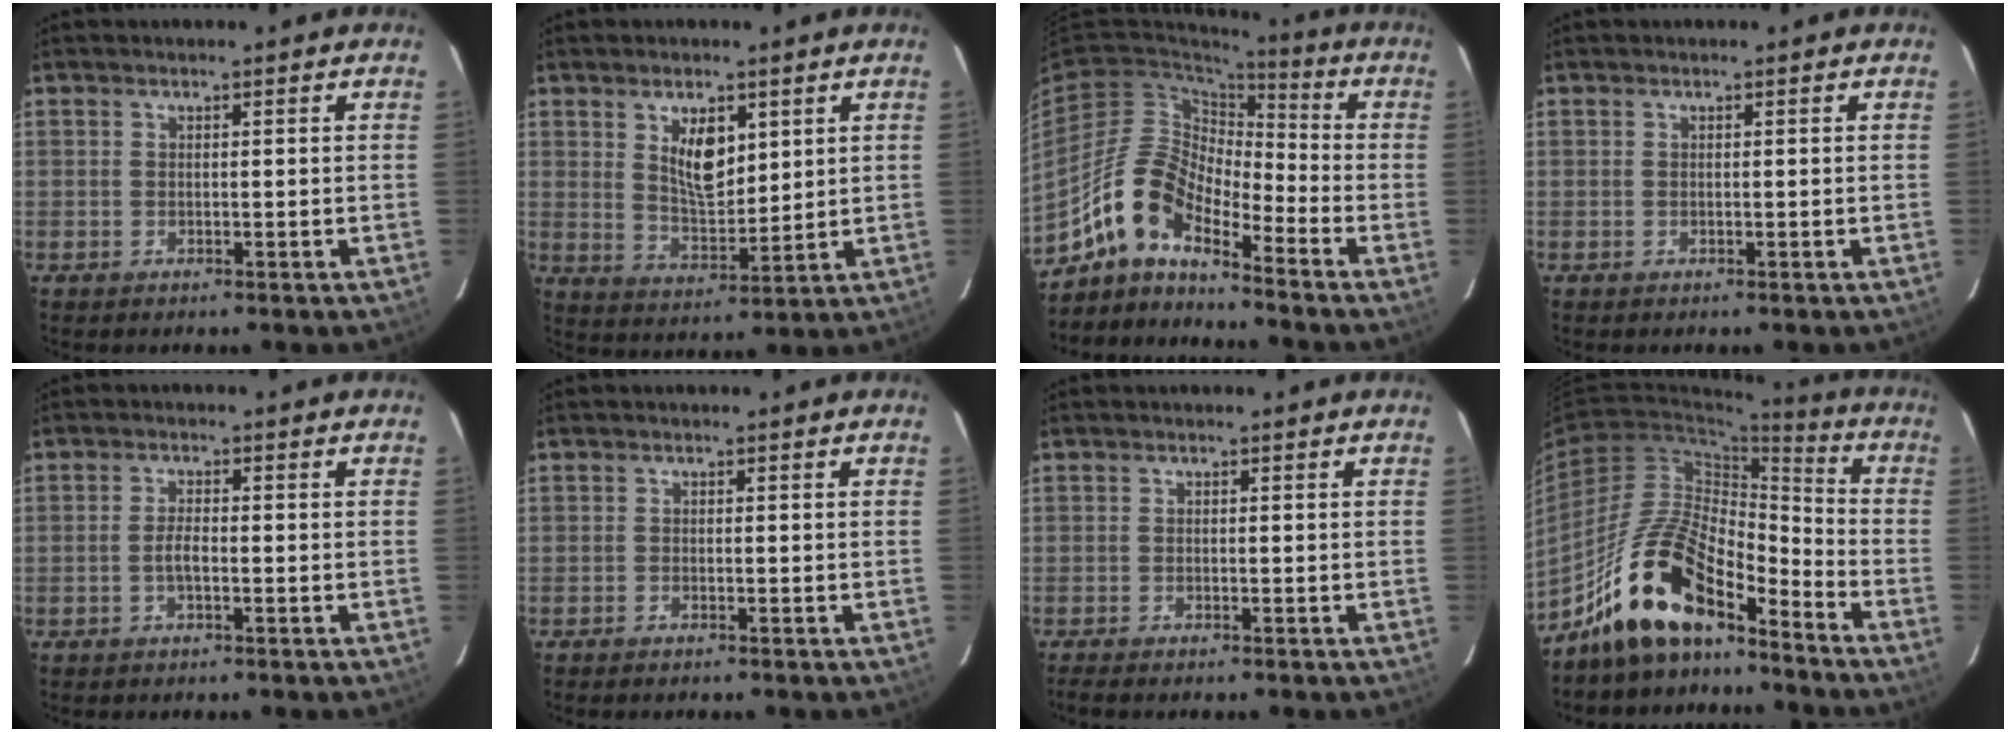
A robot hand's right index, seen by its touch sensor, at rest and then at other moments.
{"total": 8.0, "force": [3.3, 4.0, 6.1], "torque": [-0.102, -0.002, 0.068]}
{"total": 11.8, "force": [-8.9, 4.0, 6.7], "torque": [-0.126, 0.015, -0.185]}
{"total": 0.0}
{"total": 2.3, "force": [-0.8, 0.7, 2.1], "torque": [-0.044, 0.003, -0.016]}
{"total": 0.8, "force": [-0.8, 0.2, 0.3], "torque": [-0.009, 0.000, -0.017]}
{"total": 2.2, "force": [-1.9, 0.2, 1.1], "torque": [-0.029, -0.009, -0.033]}
{"total": 15.9, "force": [-12.2, 5.3, 8.8], "torque": [-0.170, 0.020, -0.230]}